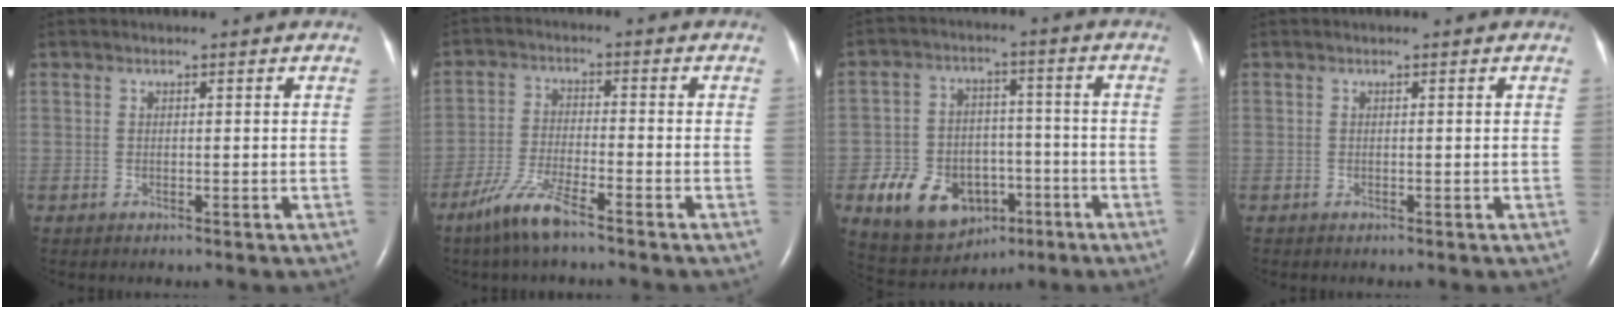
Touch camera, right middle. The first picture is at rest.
{"total": 6.7, "force": [-5.0, 0.4, 4.5], "torque": [-0.107, -0.016, -0.101]}
{"total": 12.1, "force": [-5.2, 8.6, 6.8], "torque": [-0.131, 0.011, -0.072]}
{"total": 0.0}